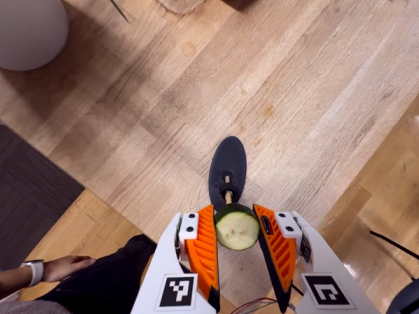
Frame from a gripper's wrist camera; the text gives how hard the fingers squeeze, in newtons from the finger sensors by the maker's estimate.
{"total": 7.8, "left": 7.5, "right": 8.1}